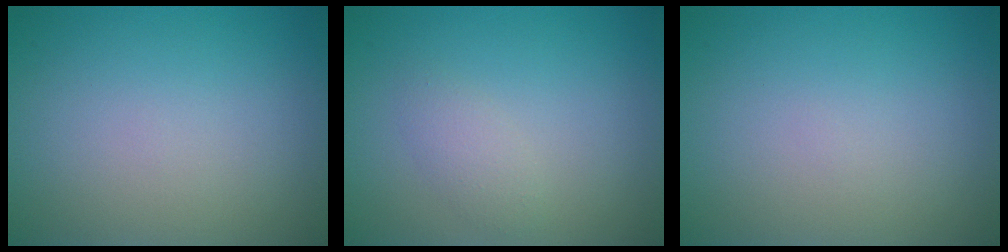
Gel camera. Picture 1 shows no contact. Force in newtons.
{"total": 1.5, "press": 1.5, "slide": 0.1}
{"total": 0.0}